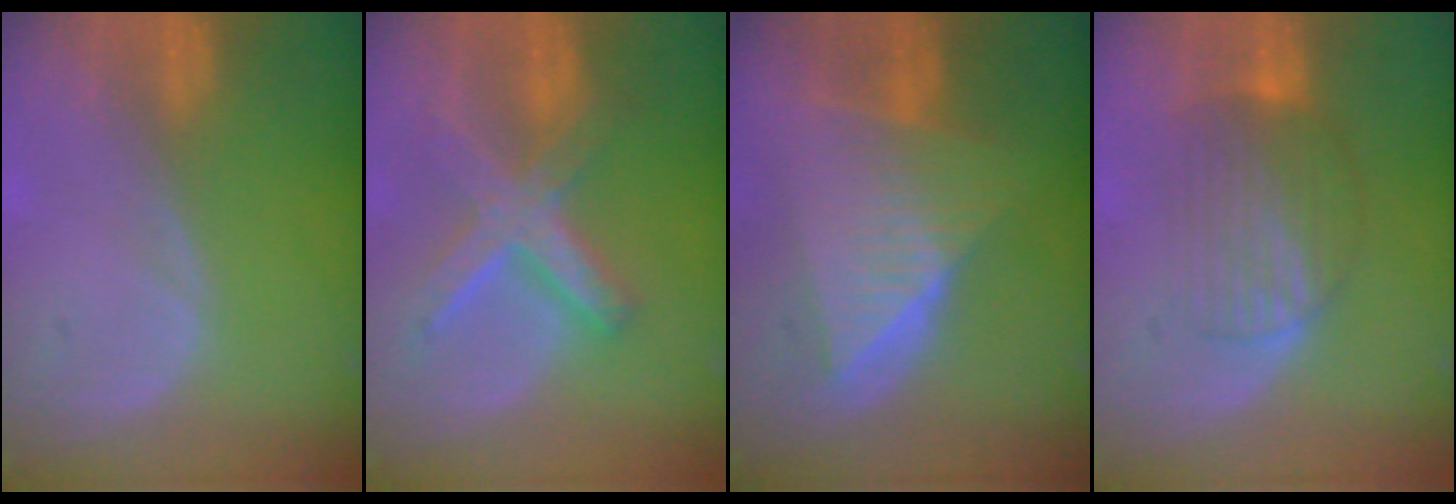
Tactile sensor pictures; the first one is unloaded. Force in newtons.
{"total": 8.2, "press": 8.2, "slide": 0.7}
{"total": 10.0, "press": 10.0, "slide": 0.7}
{"total": 7.6, "press": 7.0, "slide": 3.1}